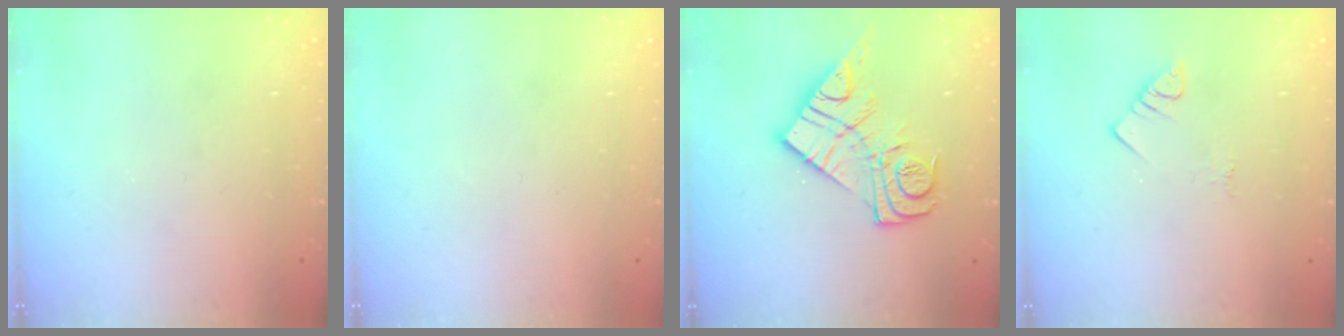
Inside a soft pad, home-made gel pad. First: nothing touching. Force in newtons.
{"total": 1.5, "press": 1.5, "slide": 0.1}
{"total": 16.3, "press": 16.2, "slide": 1.4}
{"total": 2.8, "press": 2.8, "slide": 0.4}